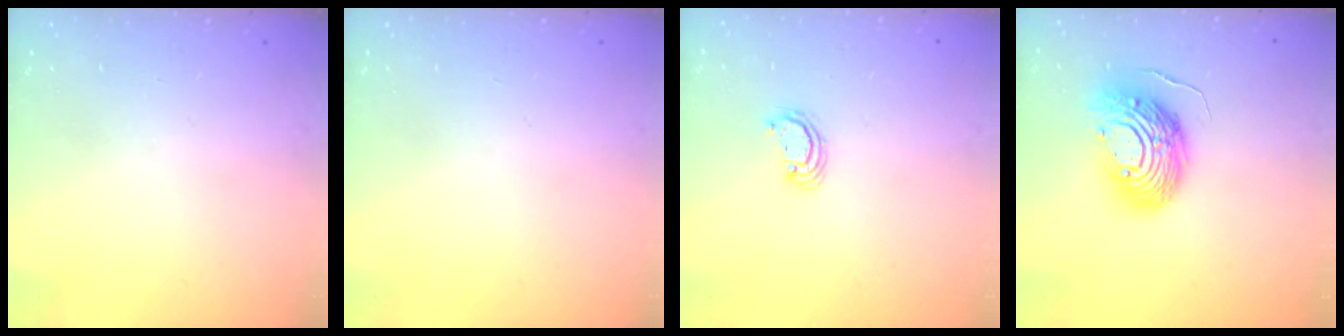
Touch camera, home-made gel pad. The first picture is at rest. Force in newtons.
{"total": 0.0}
{"total": 2.4, "press": 2.4, "slide": 0.3}
{"total": 14.1, "press": 13.9, "slide": 2.6}